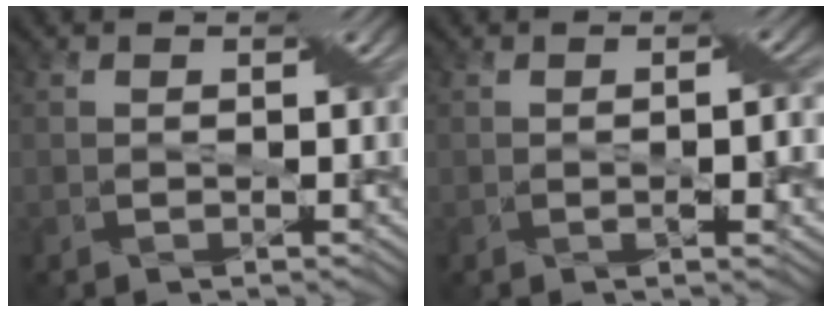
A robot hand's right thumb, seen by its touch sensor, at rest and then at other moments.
{"total": 3.8, "force": [-0.5, 0.8, 3.7], "torque": [-0.059, 0.000, -0.005]}